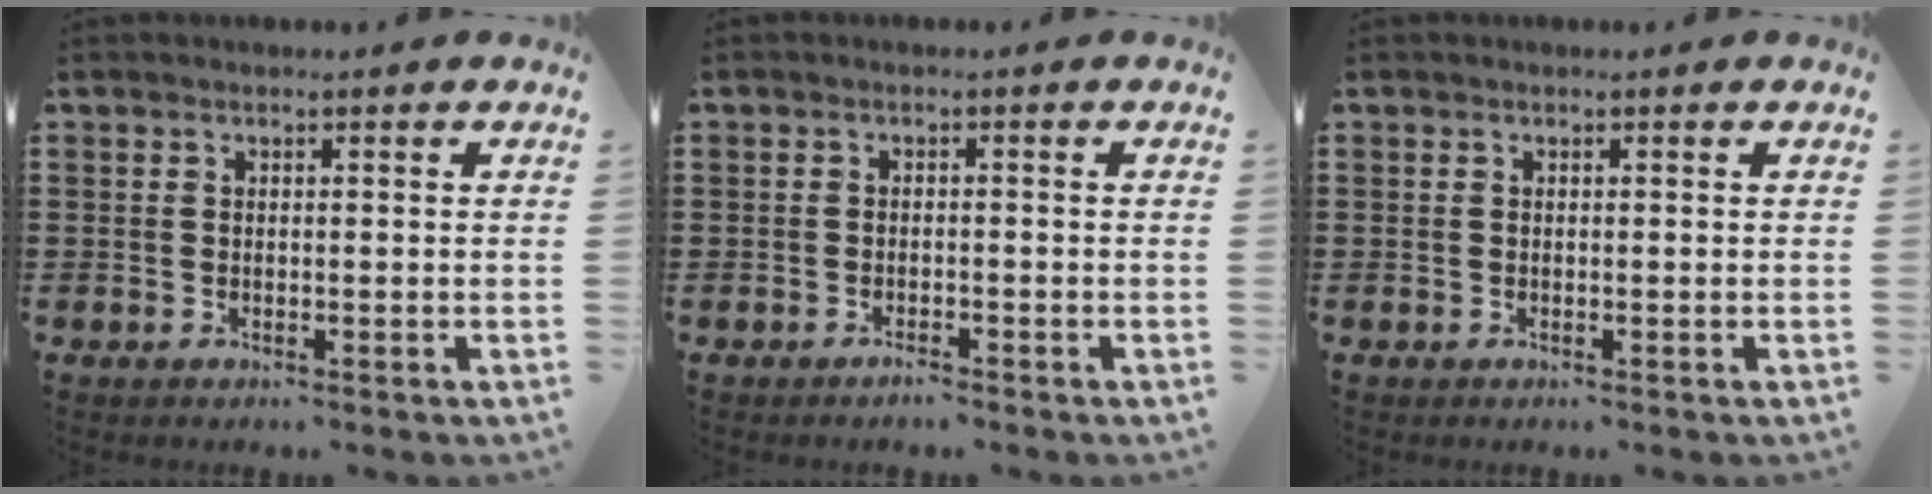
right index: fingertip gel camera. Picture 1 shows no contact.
{"total": 1.1, "force": [-1.0, 0.1, 0.4], "torque": [-0.011, -0.003, -0.019]}
{"total": 0.0}